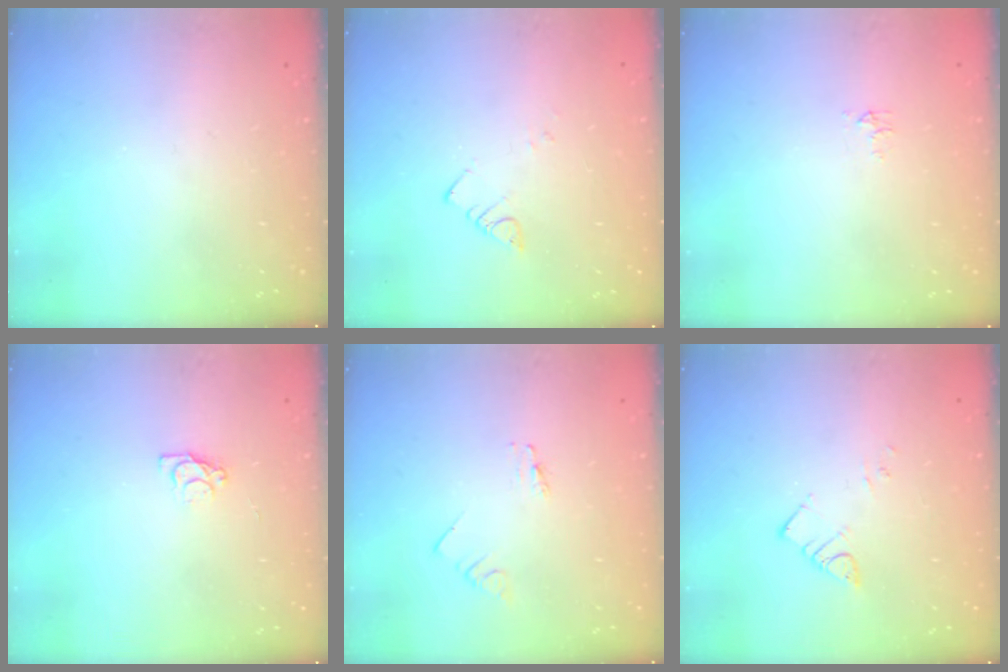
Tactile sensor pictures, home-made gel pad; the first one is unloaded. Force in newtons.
{"total": 2.2, "press": 2.2, "slide": 0.2}
{"total": 3.3, "press": 3.2, "slide": 0.7}
{"total": 4.1, "press": 4.1, "slide": 0.4}
{"total": 0.0}
{"total": 3.4, "press": 3.4, "slide": 0.3}